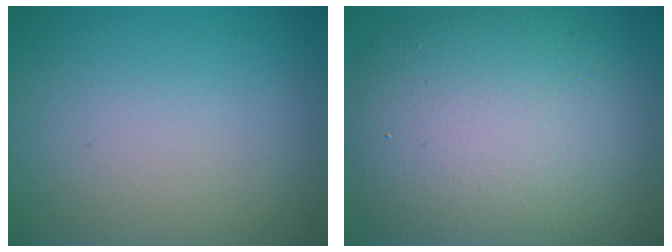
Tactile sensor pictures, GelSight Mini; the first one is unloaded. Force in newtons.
{"total": 12.8, "press": 12.8, "slide": 0.9}